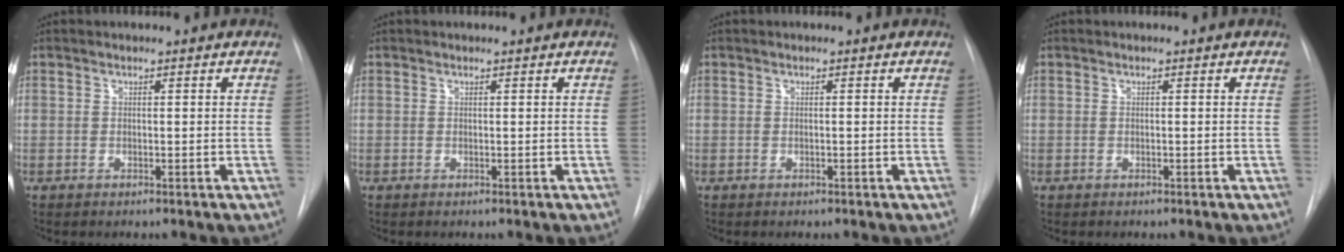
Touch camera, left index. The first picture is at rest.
{"total": 0.0}
{"total": 0.0}
{"total": 0.0}